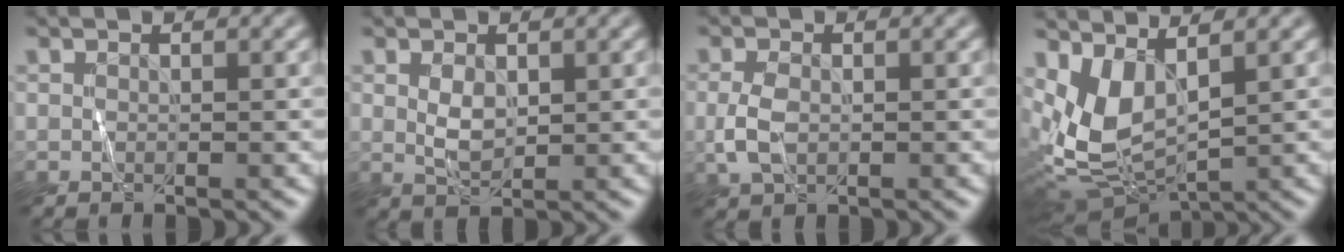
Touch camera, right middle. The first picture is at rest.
{"total": 1.7, "force": [0.5, 1.0, 1.3], "torque": [-0.035, -0.001, 0.016]}
{"total": 2.2, "force": [-0.2, 1.5, 1.6], "torque": [-0.047, -0.002, 0.000]}
{"total": 4.9, "force": [1.5, 2.4, 4.0], "torque": [-0.108, -0.015, 0.039]}